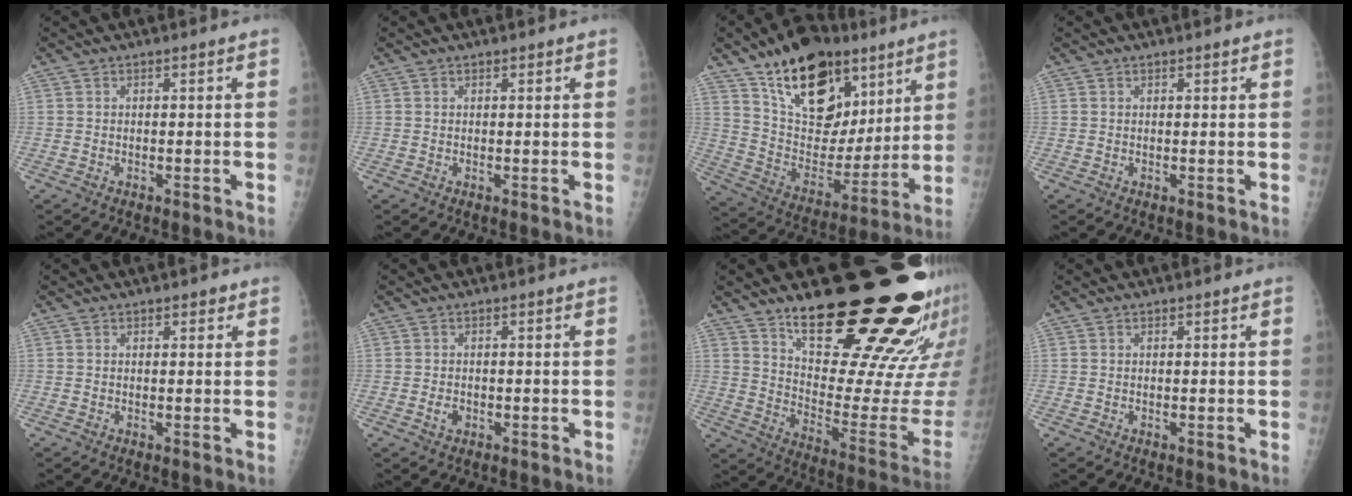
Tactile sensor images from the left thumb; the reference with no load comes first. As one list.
[{"total": 0.8, "force": [0.6, 0.4, 0.4], "torque": [-0.001, -0.002, 0.006]}, {"total": 23.7, "force": [13.9, 13.7, 13.5], "torque": [-0.173, -0.051, 0.241]}, {"total": 1.0, "force": [0.7, 0.5, 0.6], "torque": [-0.004, -0.002, 0.009]}, {"total": 1.6, "force": [1.0, 0.9, 0.8], "torque": [0.002, -0.003, 0.010]}, {"total": 1.8, "force": [-0.5, 1.4, 1.0], "torque": [-0.012, 0.002, -0.006]}, {"total": 27.7, "force": [18.3, 7.6, 19.4], "torque": [-0.246, -0.108, 0.273]}, {"total": 0.5, "force": [0.4, 0.3, 0.3], "torque": [-0.001, -0.002, 0.004]}]